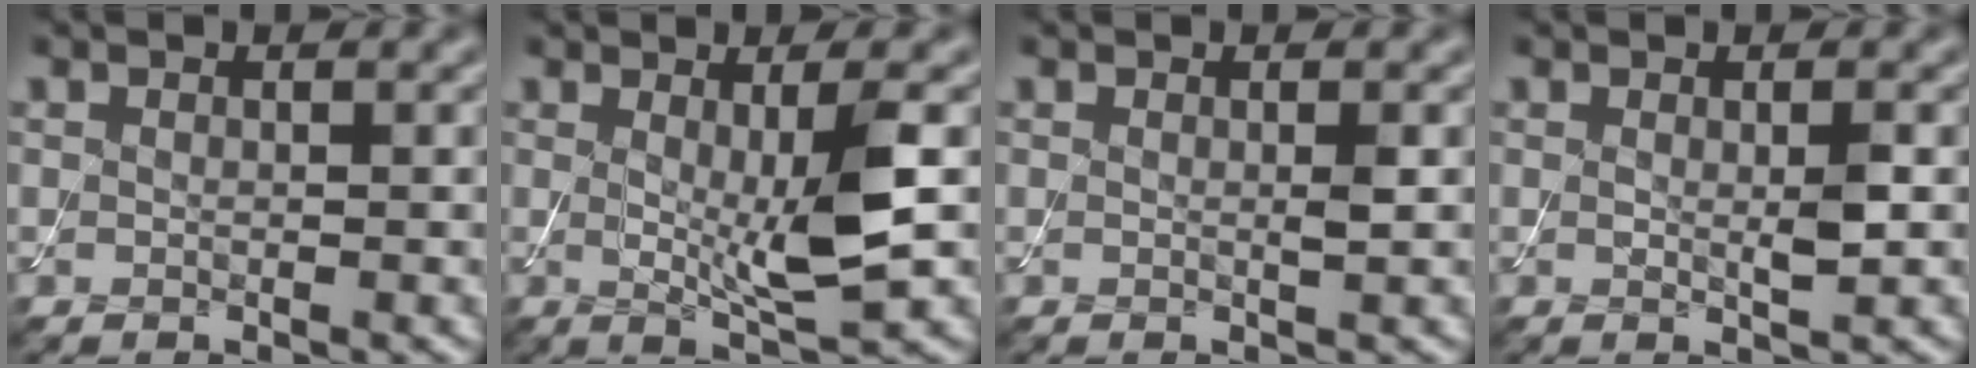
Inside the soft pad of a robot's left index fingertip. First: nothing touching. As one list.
[{"total": 4.7, "force": [0.3, 0.8, 4.6], "torque": [-0.081, -0.011, 0.009]}, {"total": 0.6, "force": [0.0, 0.0, 0.6], "torque": [-0.013, -0.001, -0.001]}, {"total": 1.5, "force": [0.1, 0.2, 1.5], "torque": [-0.027, -0.004, 0.002]}]